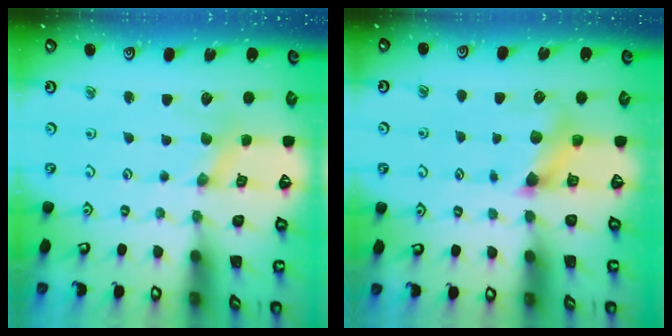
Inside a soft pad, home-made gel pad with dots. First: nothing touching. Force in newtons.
{"total": 7.0, "press": 7.0, "slide": 0.5}